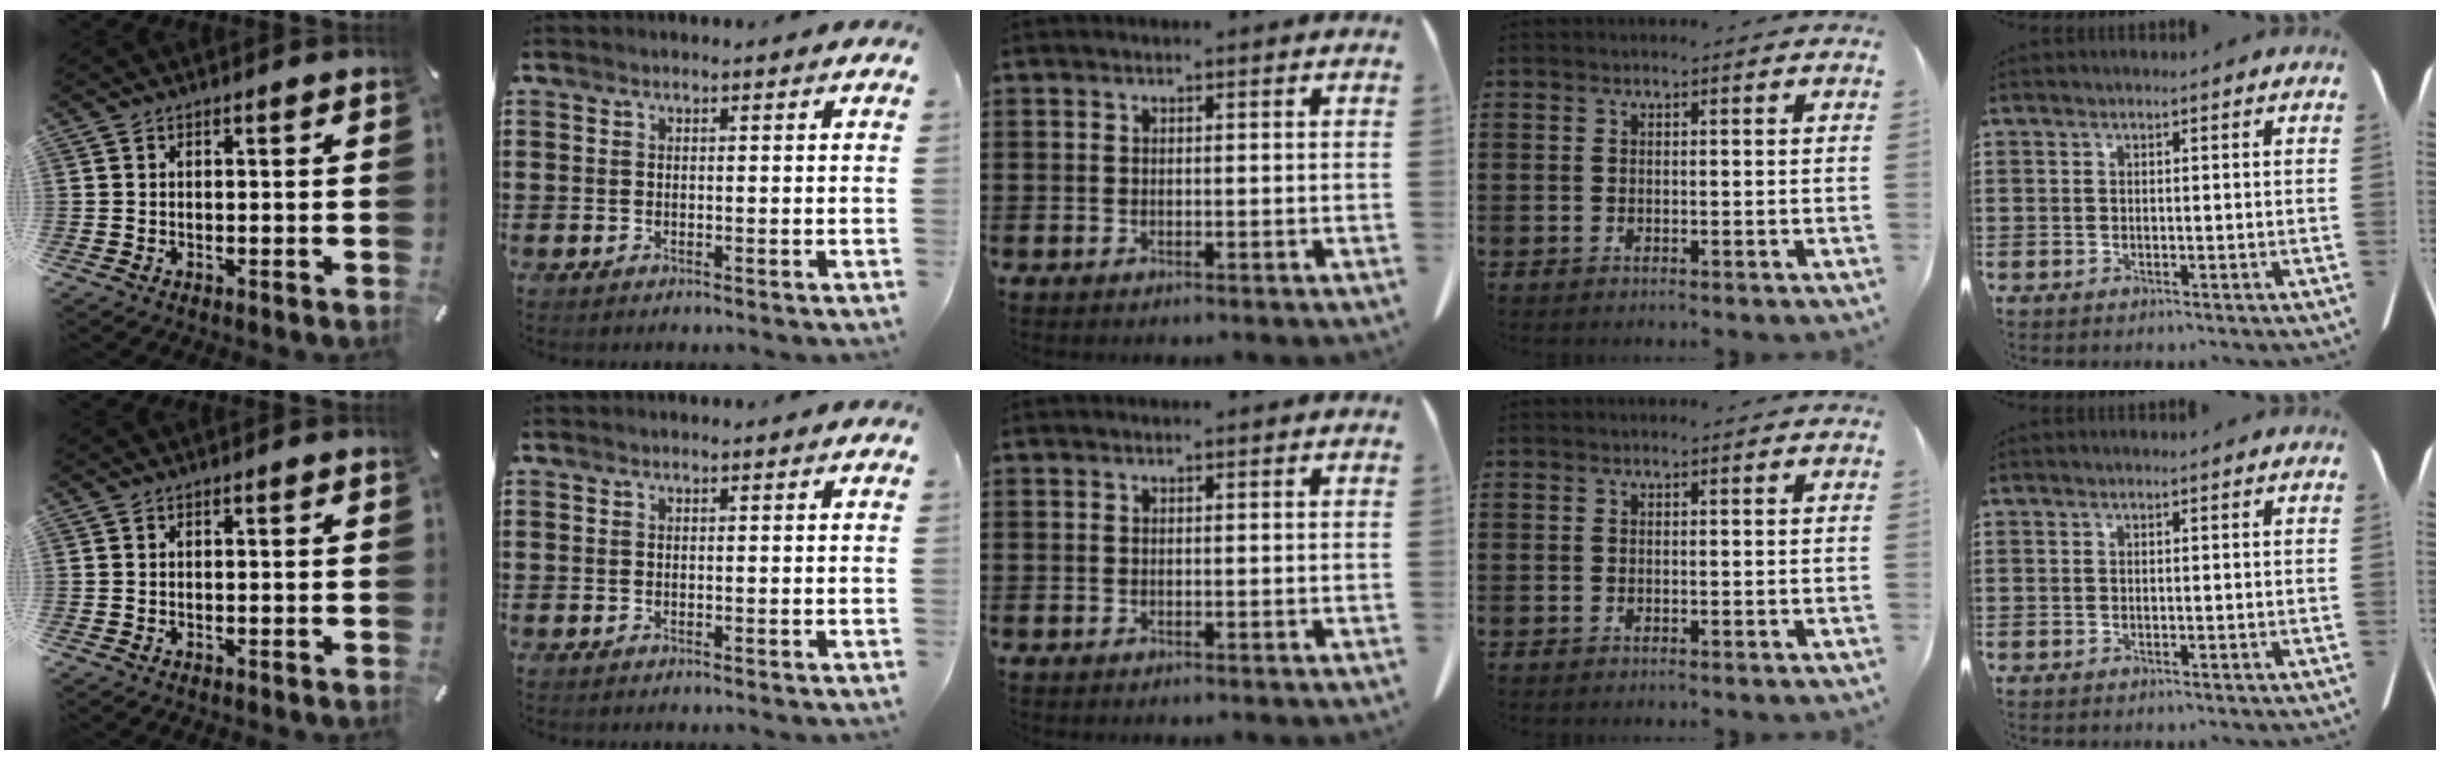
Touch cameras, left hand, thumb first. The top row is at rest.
{}